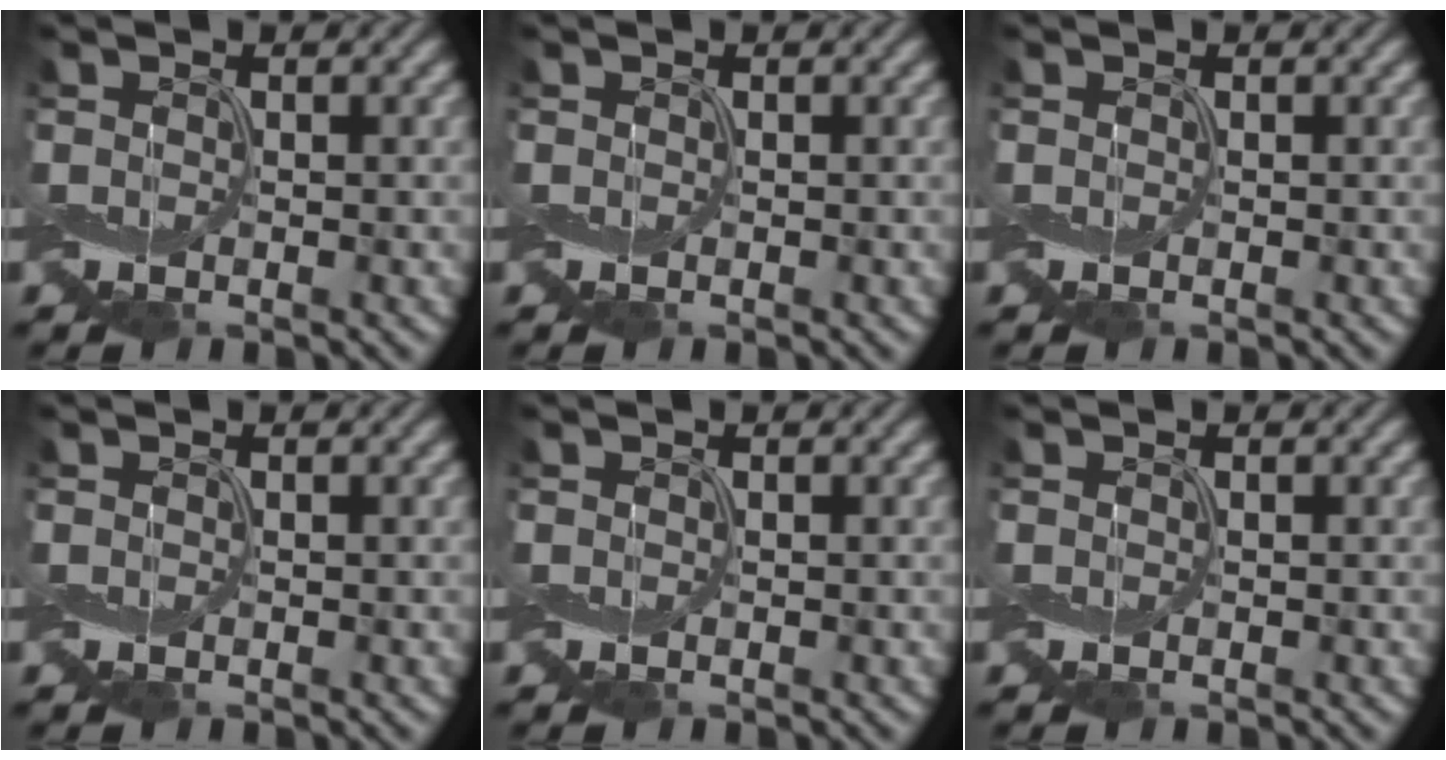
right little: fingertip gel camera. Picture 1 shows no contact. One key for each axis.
{"total": 0.0}
{"total": 0.0}
{"total": 0.0}
{"total": 0.0}
{"total": 0.0}